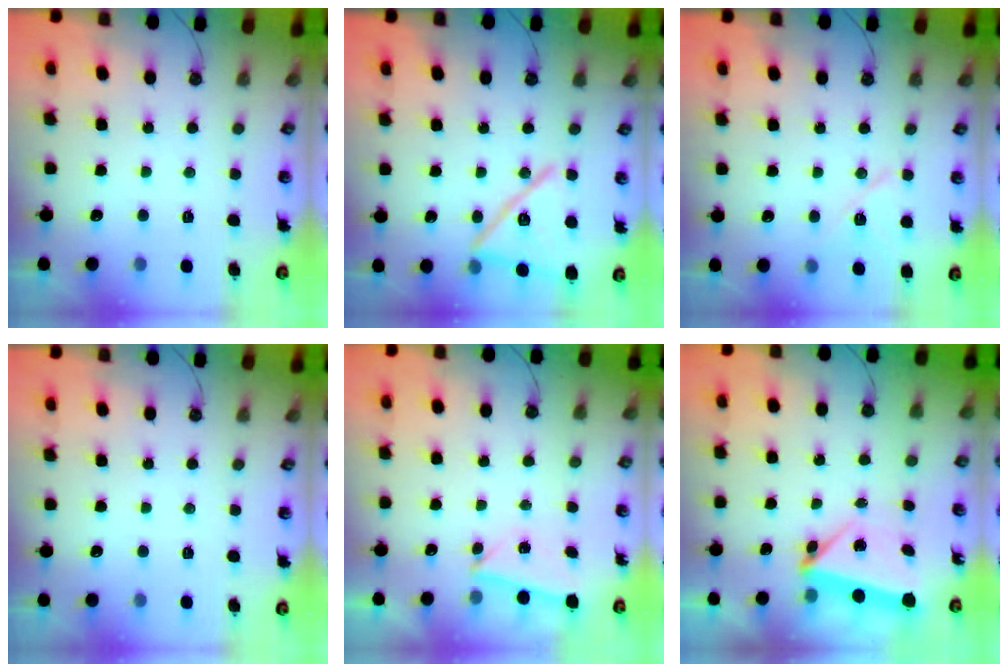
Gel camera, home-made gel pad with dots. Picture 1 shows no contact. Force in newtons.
{"total": 17.8, "press": 16.7, "slide": 6.1}
{"total": 9.0, "press": 8.9, "slide": 1.5}
{"total": 0.0}
{"total": 2.9, "press": 2.8, "slide": 0.7}
{"total": 6.9, "press": 6.8, "slide": 1.0}